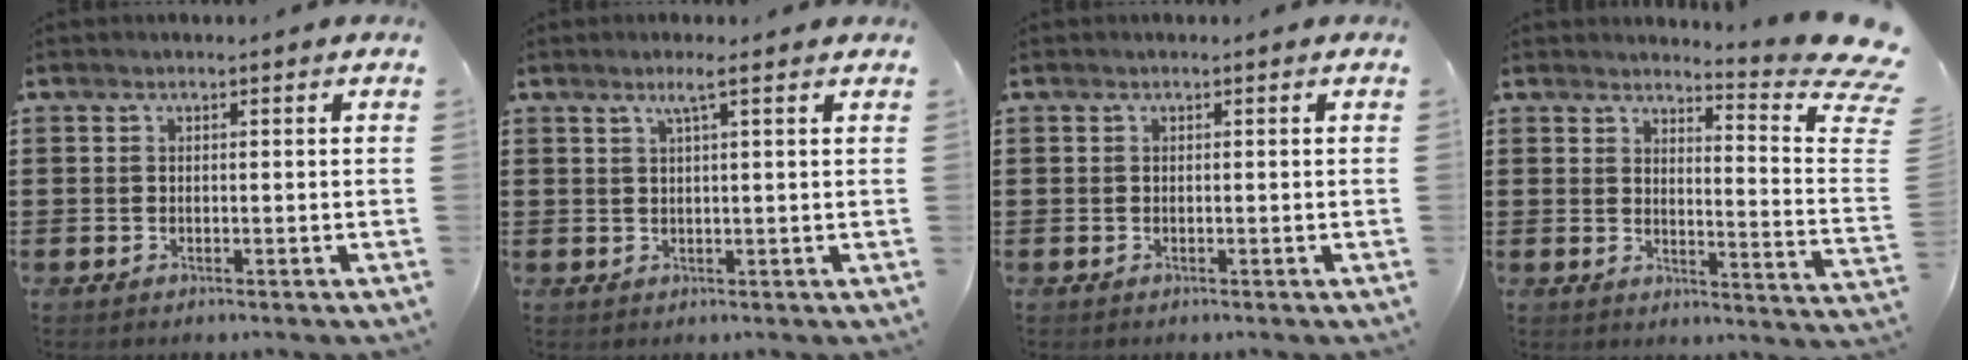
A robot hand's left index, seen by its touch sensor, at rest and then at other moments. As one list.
[{"total": 2.5, "force": [1.5, -0.2, 2.0], "torque": [-0.042, -0.002, 0.025]}, {"total": 0.0}, {"total": 5.8, "force": [4.7, -0.2, 3.3], "torque": [-0.060, -0.045, 0.073]}]